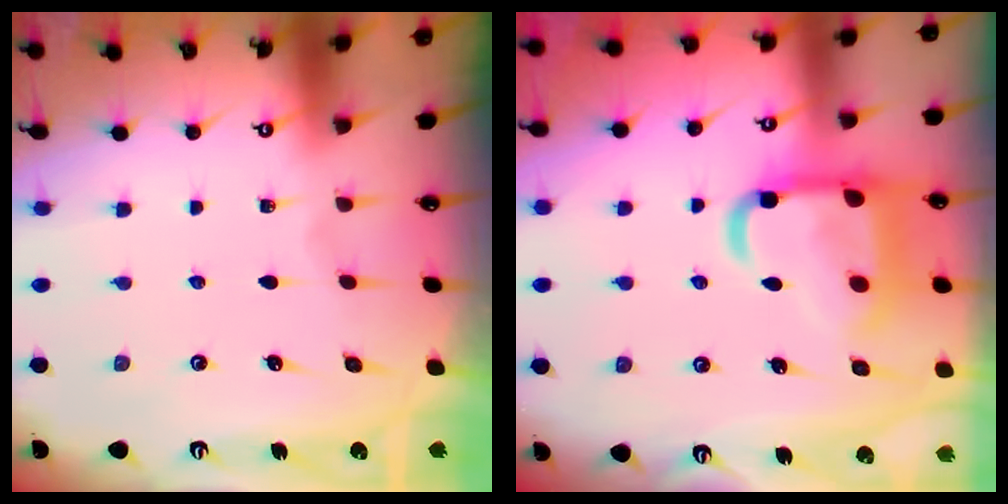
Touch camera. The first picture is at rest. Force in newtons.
{"total": 17.6, "press": 17.5, "slide": 1.6}